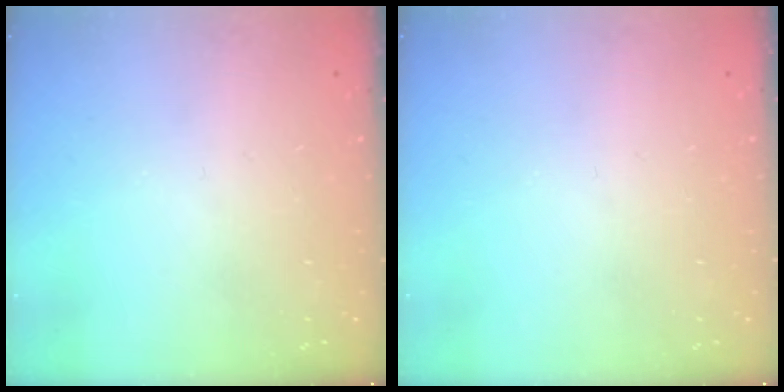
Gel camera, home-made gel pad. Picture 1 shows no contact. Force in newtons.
{"total": 0.0}